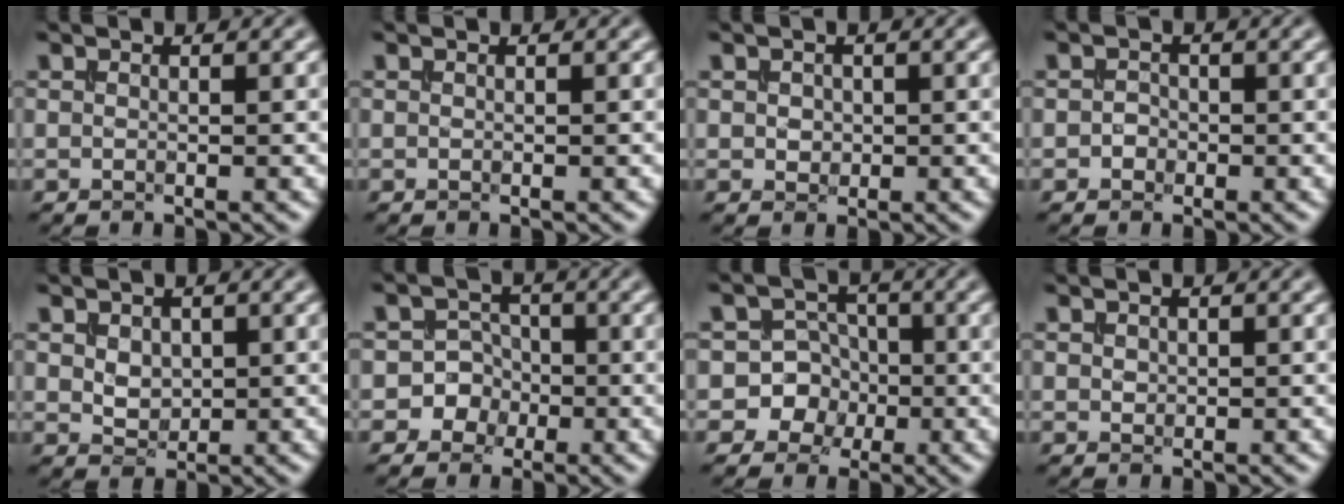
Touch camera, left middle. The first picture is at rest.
{"total": 0.0}
{"total": 1.0, "force": [0.0, 0.9, 0.5], "torque": [-0.011, -0.001, 0.002]}
{"total": 1.0, "force": [-0.4, 0.9, 0.2], "torque": [0.000, 0.001, -0.011]}
{"total": 1.8, "force": [0.4, 1.4, 1.1], "torque": [-0.025, -0.002, 0.008]}
{"total": 4.6, "force": [-1.7, 4.3, 0.3], "torque": [0.024, 0.012, -0.047]}
{"total": 6.5, "force": [-2.0, 6.2, 1.0], "torque": [-0.001, 0.019, -0.058]}
{"total": 0.5, "force": [0.2, 0.5, 0.2], "torque": [-0.006, -0.002, 0.004]}